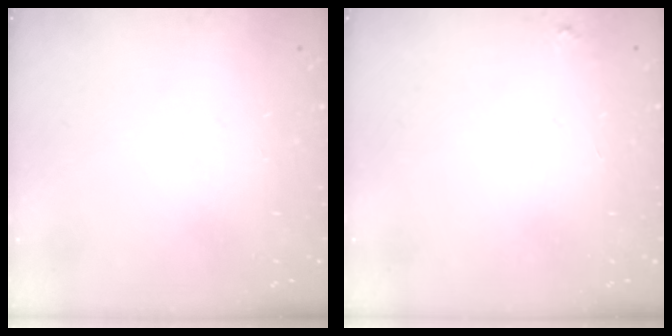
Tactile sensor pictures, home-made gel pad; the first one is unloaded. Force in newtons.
{"total": 2.3, "press": 2.3, "slide": 0.2}